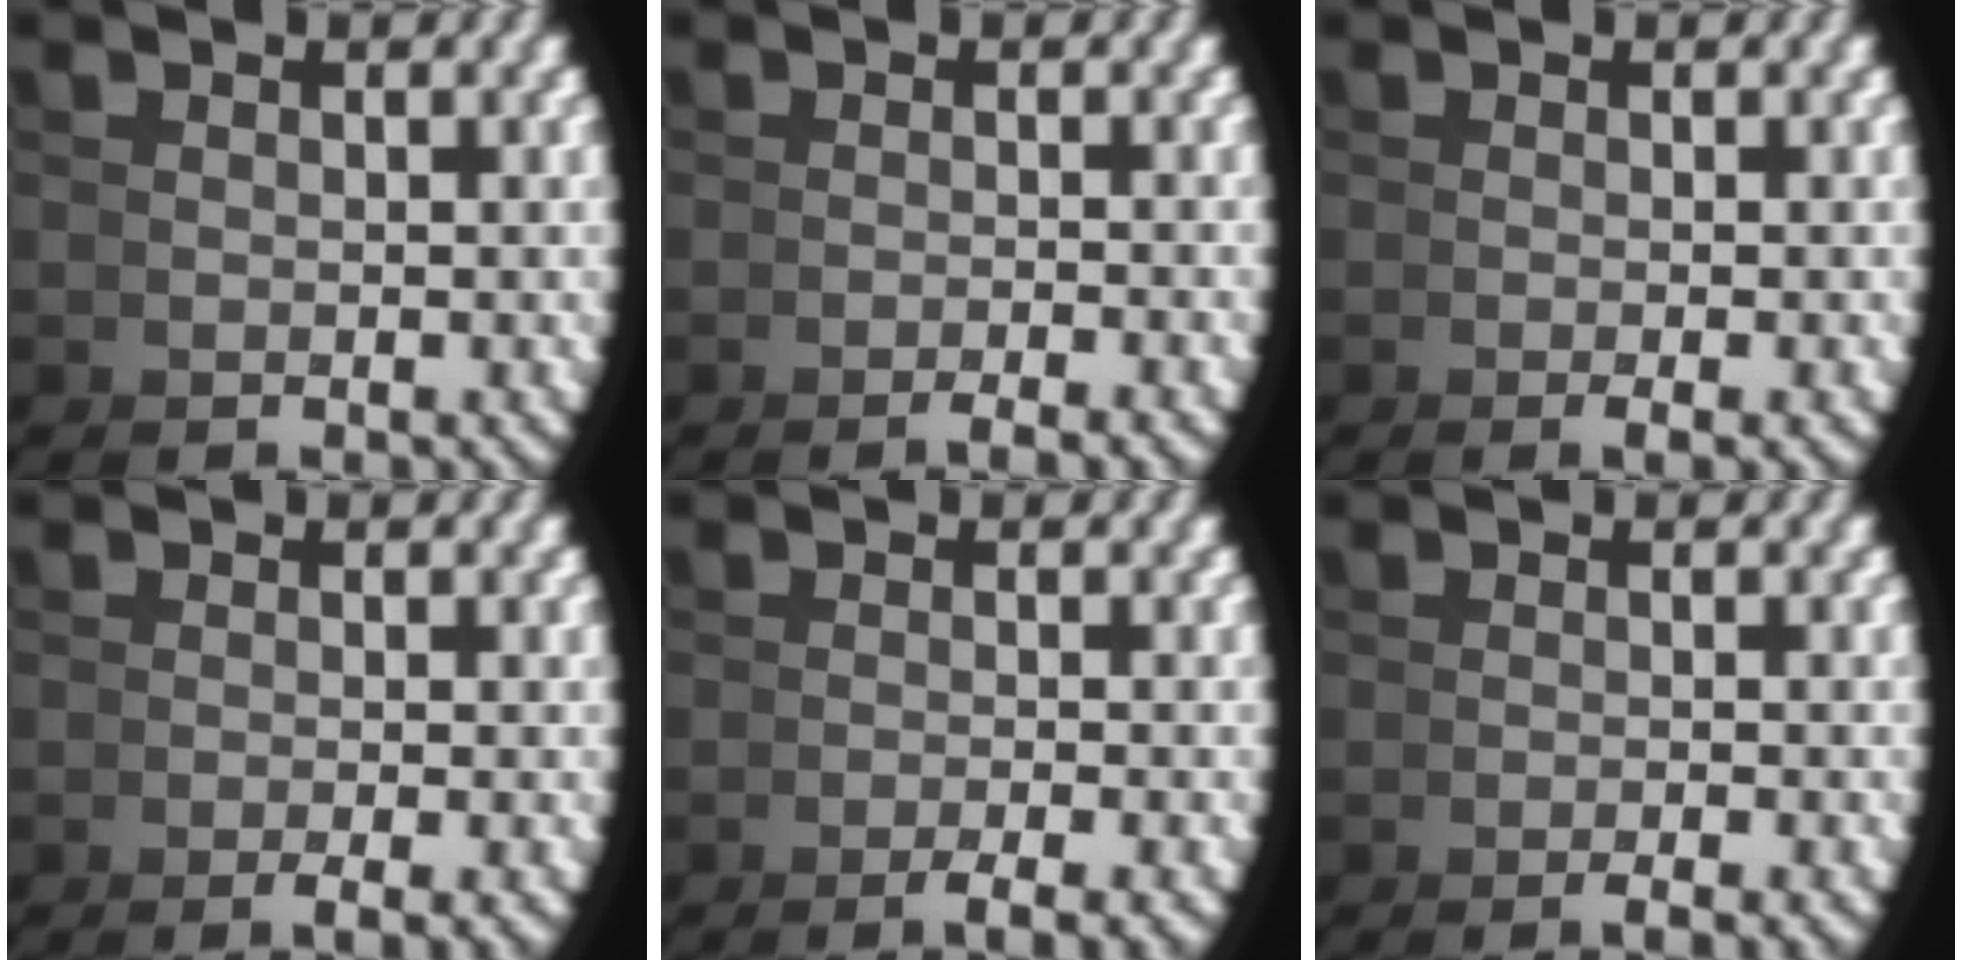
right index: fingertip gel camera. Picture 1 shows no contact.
{"total": 2.0, "force": [-1.8, -0.3, 0.9], "torque": [-0.002, 0.014, -0.037]}
{"total": 1.5, "force": [-1.0, 0.2, 1.0], "torque": [-0.015, 0.001, -0.015]}
{"total": 2.1, "force": [-1.7, 0.1, 1.3], "torque": [-0.010, 0.010, -0.031]}
{"total": 2.9, "force": [-2.3, -0.1, 1.8], "torque": [-0.013, 0.012, -0.043]}
{"total": 1.7, "force": [-1.5, -0.1, 0.8], "torque": [-0.002, 0.012, -0.032]}